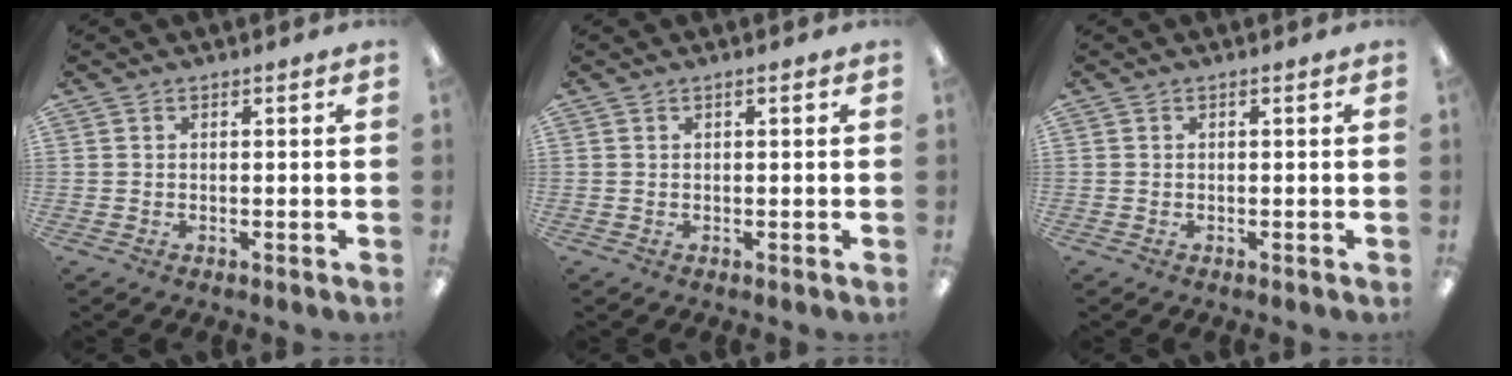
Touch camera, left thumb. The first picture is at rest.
{"total": 0.6, "force": [0.3, 0.1, 0.5], "torque": [-0.010, 0.001, 0.005]}
{"total": 0.0}